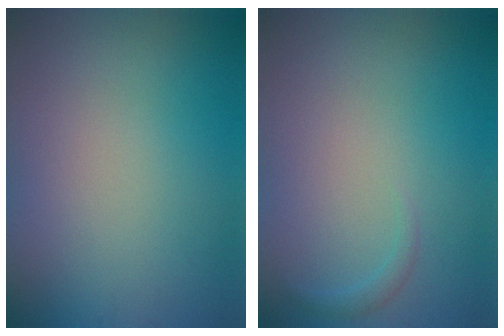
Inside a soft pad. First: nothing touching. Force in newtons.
{"total": 0.8, "press": 0.8, "slide": 0.1}